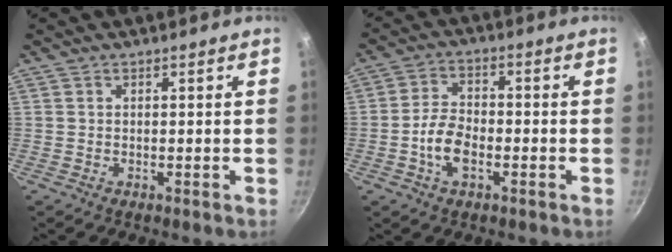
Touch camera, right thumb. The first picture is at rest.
{"total": 7.3, "force": [-2.3, 4.1, 5.6], "torque": [-0.101, 0.022, -0.050]}